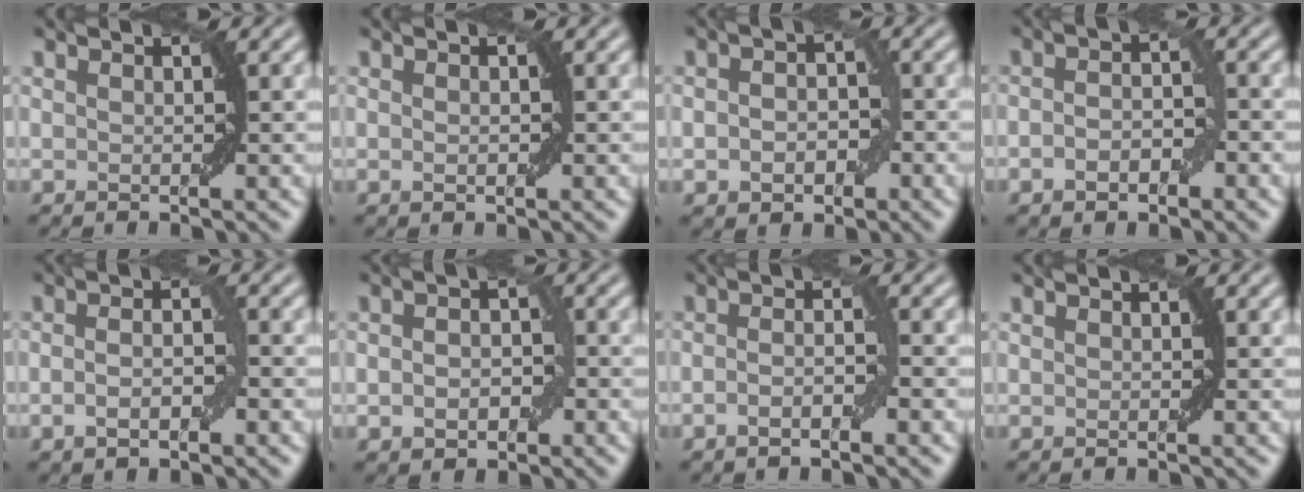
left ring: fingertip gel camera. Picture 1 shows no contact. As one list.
[{"total": 0.8, "force": [0.0, 0.4, 0.7], "torque": [-0.010, 0.000, 0.002]}, {"total": 3.4, "force": [-0.7, 2.4, 2.3], "torque": [-0.026, -0.002, -0.012]}, {"total": 2.7, "force": [-1.0, 1.4, 2.1], "torque": [-0.036, 0.002, -0.019]}, {"total": 2.5, "force": [-0.7, 0.9, 2.2], "torque": [-0.041, -0.002, -0.014]}, {"total": 3.0, "force": [-0.5, 2.0, 2.2], "torque": [-0.026, 0.000, -0.010]}, {"total": 2.2, "force": [-0.9, 0.4, 1.9], "torque": [-0.033, 0.003, -0.019]}, {"total": 0.0}]